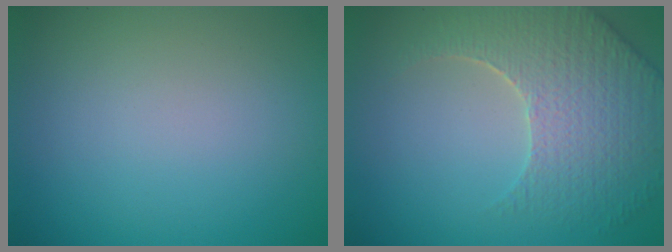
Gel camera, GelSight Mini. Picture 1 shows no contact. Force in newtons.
{"total": 5.4, "press": 4.8, "slide": 2.5}